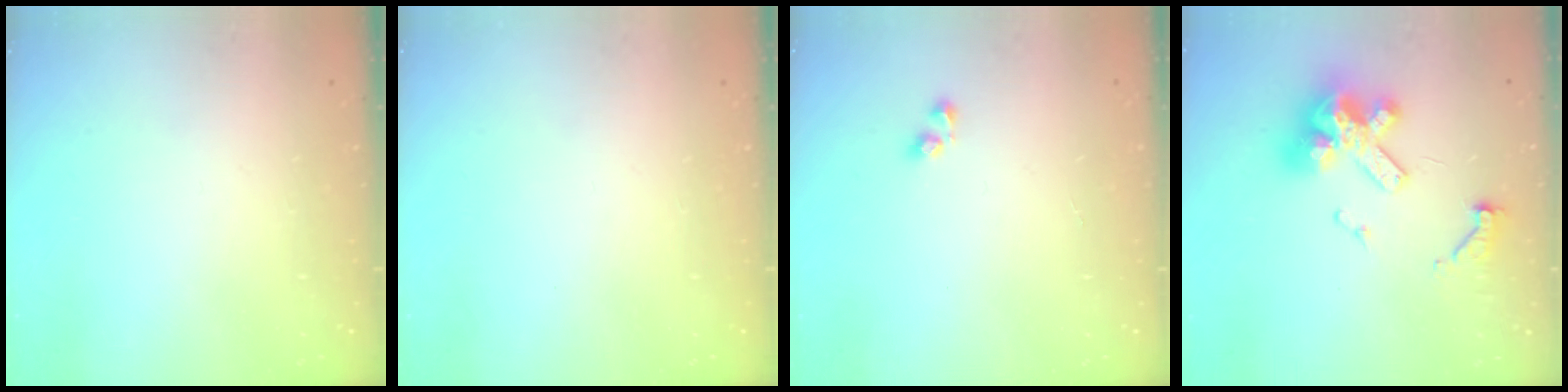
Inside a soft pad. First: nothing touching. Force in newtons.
{"total": 0.0}
{"total": 2.9, "press": 2.9, "slide": 0.2}
{"total": 14.9, "press": 14.8, "slide": 1.6}